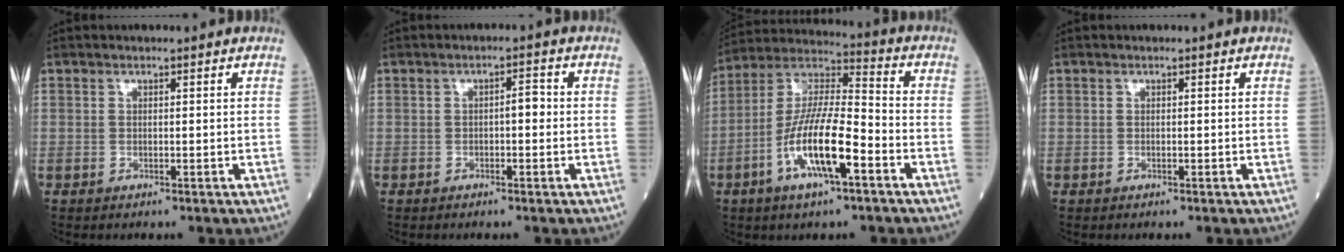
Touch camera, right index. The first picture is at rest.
{"total": 2.0, "force": [-0.2, 0.7, 1.9], "torque": [-0.024, 0.008, -0.005]}
{"total": 14.0, "force": [-5.3, 2.8, 12.7], "torque": [-0.249, -0.001, -0.097]}
{"total": 0.0}